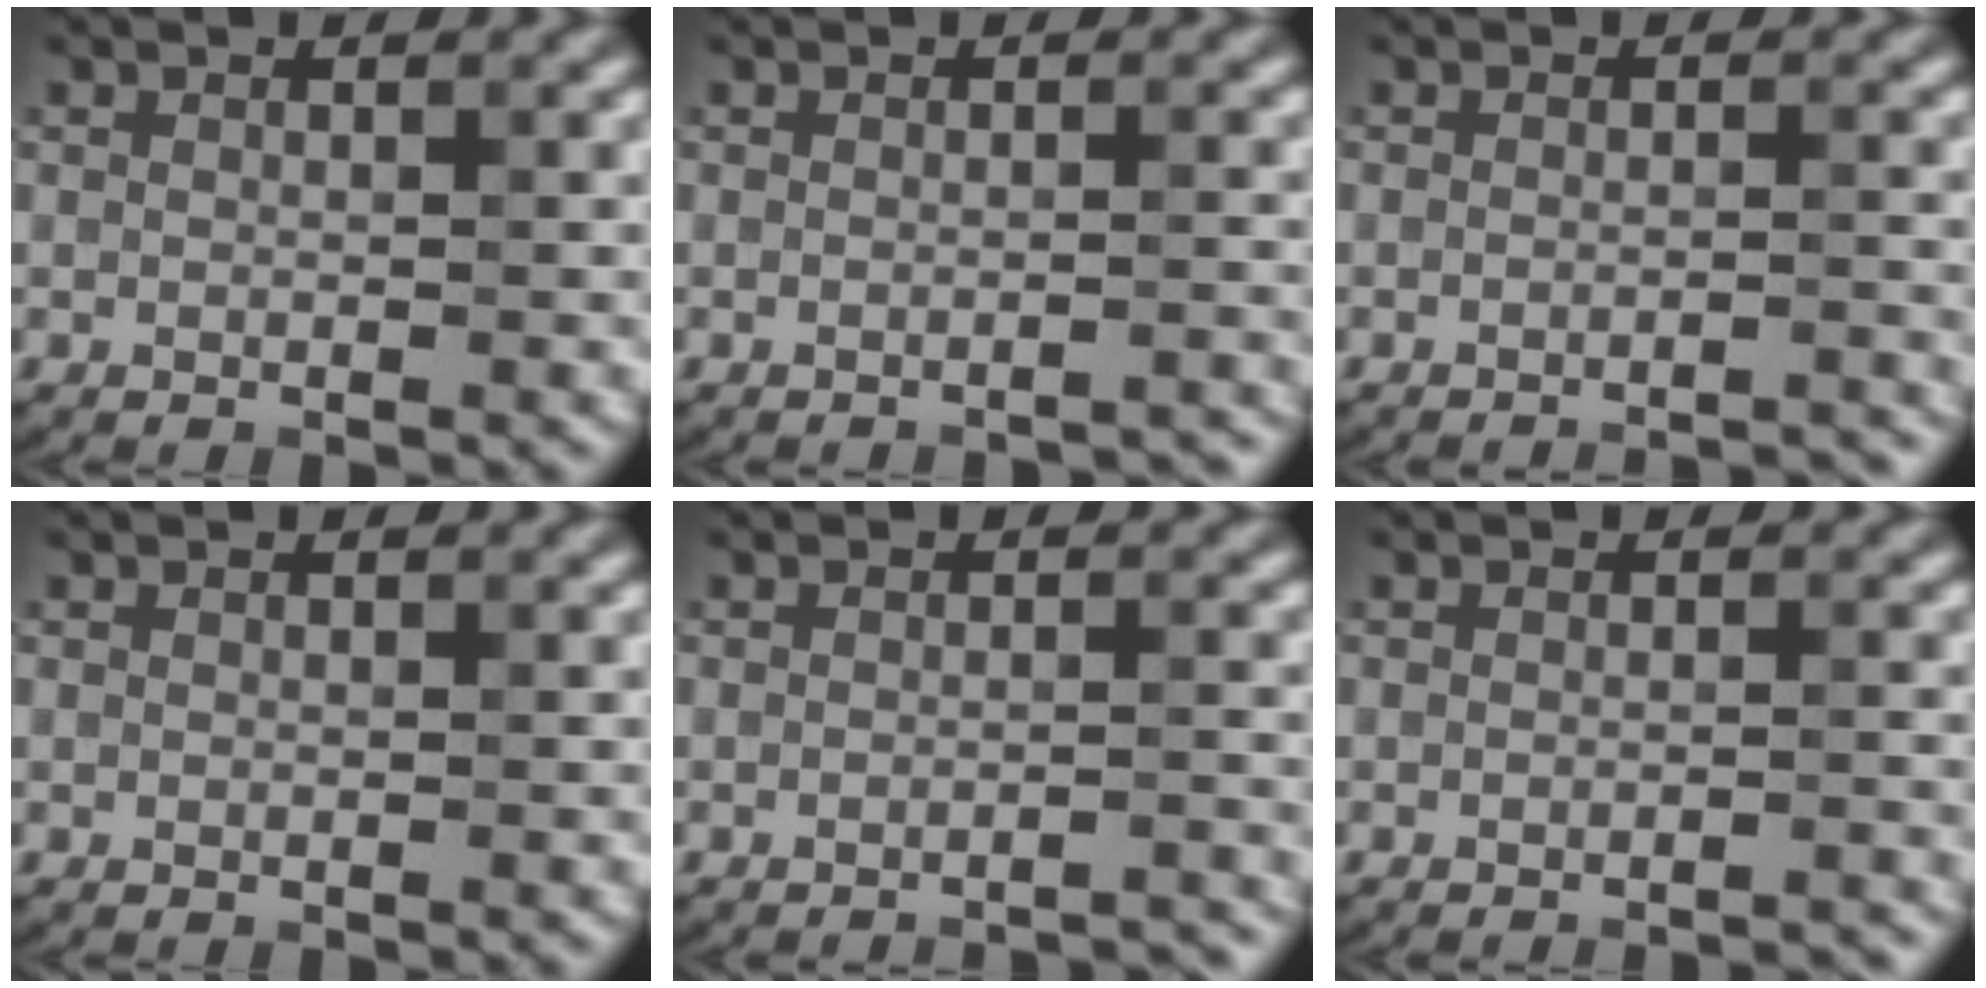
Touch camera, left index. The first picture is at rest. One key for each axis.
{"total": 2.2, "fx": -2.1, "fy": 0.3, "fz": 0.8, "tx": 0.008, "ty": 0.005, "tz": -0.028}
{"total": 3.8, "fx": -3.5, "fy": 0.5, "fz": 1.2, "tx": -0.005, "ty": 0.014, "tz": -0.044}
{"total": 0.0}
{"total": 3.5, "fx": -3.3, "fy": 0.5, "fz": 1.1, "tx": -0.005, "ty": 0.015, "tz": -0.042}
{"total": 2.7, "fx": -2.5, "fy": 0.4, "fz": 1.1, "tx": -0.006, "ty": 0.012, "tz": -0.034}